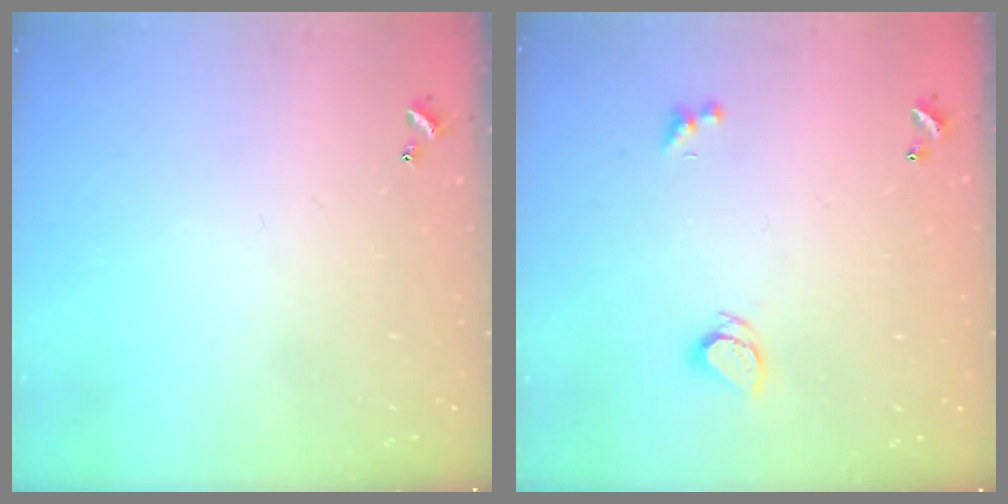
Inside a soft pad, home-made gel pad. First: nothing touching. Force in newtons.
{"total": 1.9, "press": 1.8, "slide": 0.3}